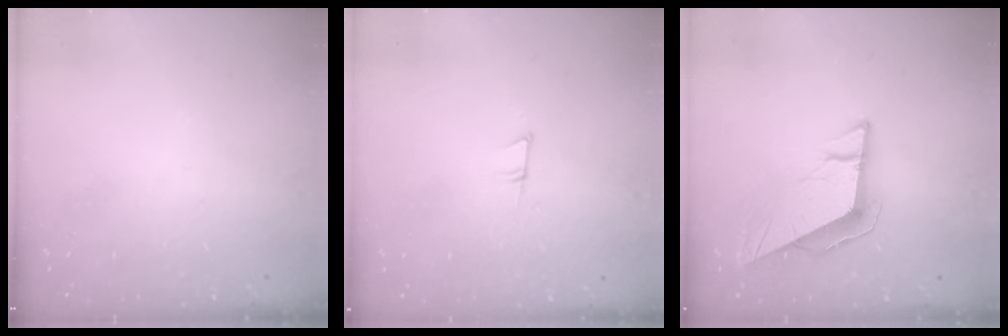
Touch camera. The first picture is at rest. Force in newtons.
{"total": 5.5, "press": 5.4, "slide": 0.8}
{"total": 9.5, "press": 9.4, "slide": 1.7}